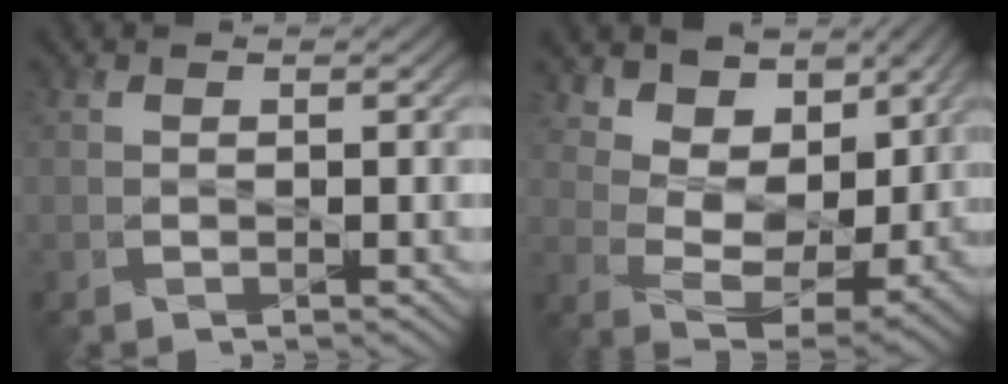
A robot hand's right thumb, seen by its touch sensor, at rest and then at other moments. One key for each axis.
{"total": 8.3, "fx": 5.1, "fy": 4.7, "fz": 4.5, "tx": -0.098, "ty": -0.004, "tz": 0.082}